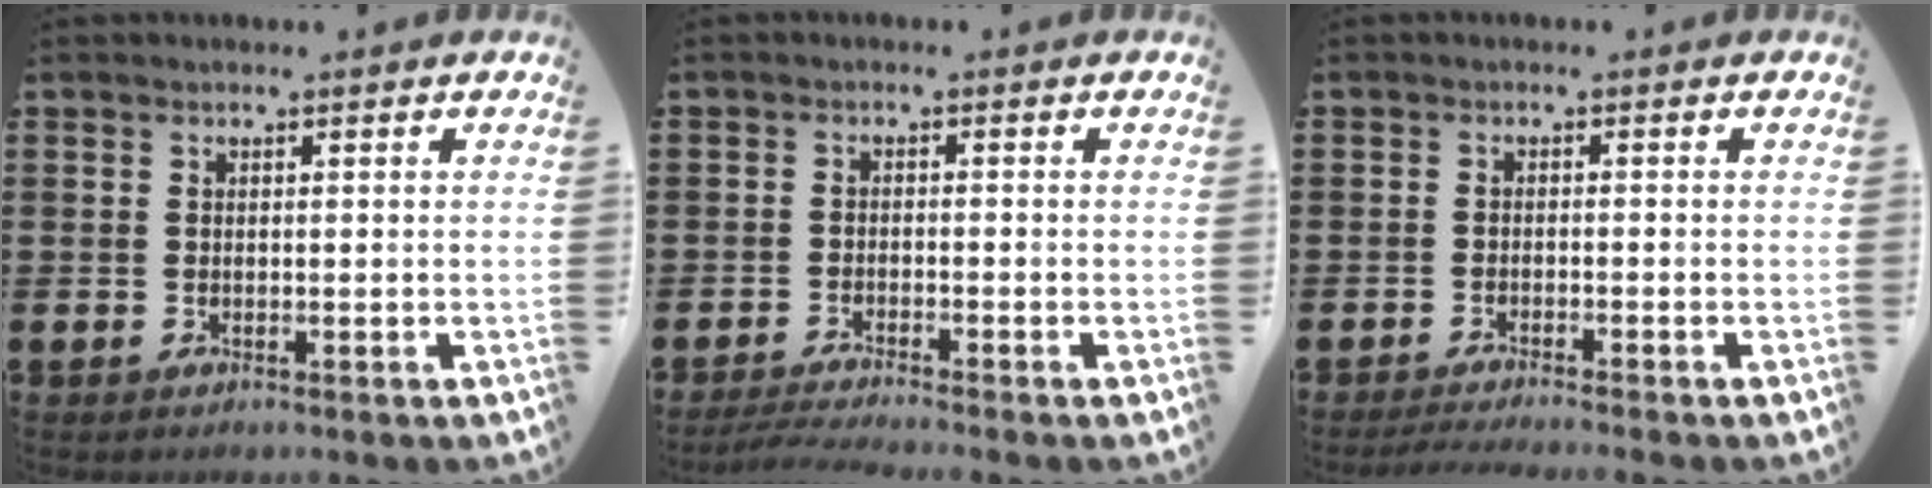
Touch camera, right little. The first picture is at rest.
{"total": 2.1, "force": [-1.8, -0.1, 1.0], "torque": [-0.015, 0.001, -0.034]}
{"total": 1.4, "force": [-1.3, -0.2, 0.5], "torque": [-0.008, 0.002, -0.026]}